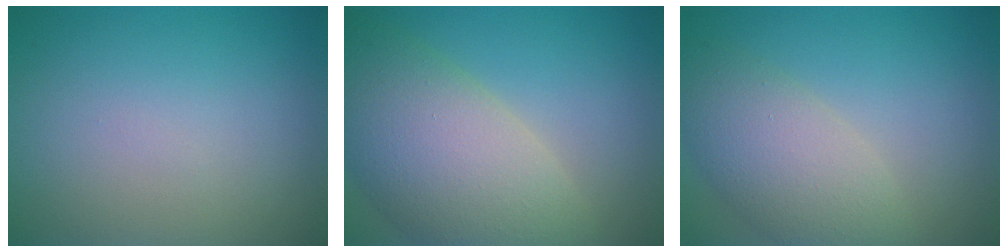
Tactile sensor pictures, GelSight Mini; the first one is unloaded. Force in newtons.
{"total": 10.7, "press": 10.7, "slide": 0.8}
{"total": 5.5, "press": 5.5, "slide": 0.4}